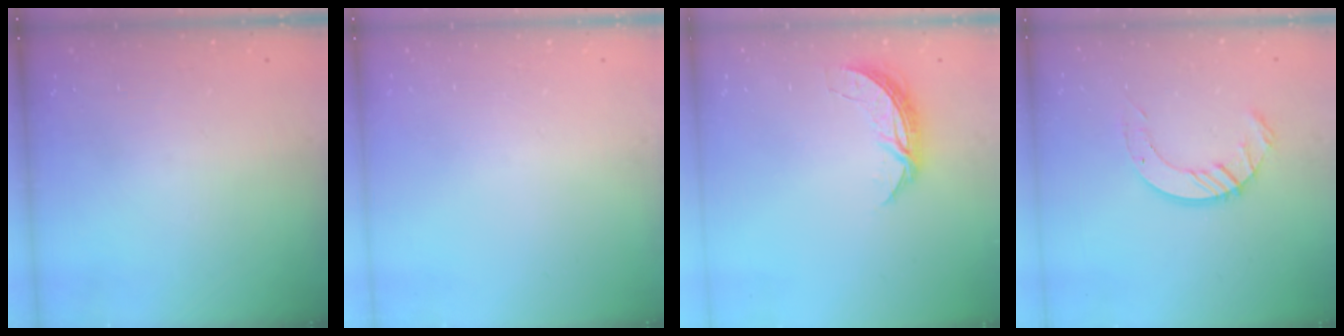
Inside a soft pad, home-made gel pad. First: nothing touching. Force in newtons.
{"total": 0.0}
{"total": 6.5, "press": 6.5, "slide": 0.5}
{"total": 8.8, "press": 8.8, "slide": 0.9}